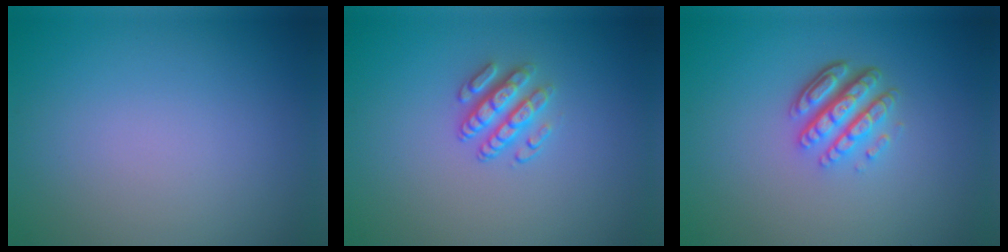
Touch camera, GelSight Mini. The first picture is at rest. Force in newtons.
{"total": 2.9, "press": 2.5, "slide": 1.4}
{"total": 4.7, "press": 3.4, "slide": 3.2}